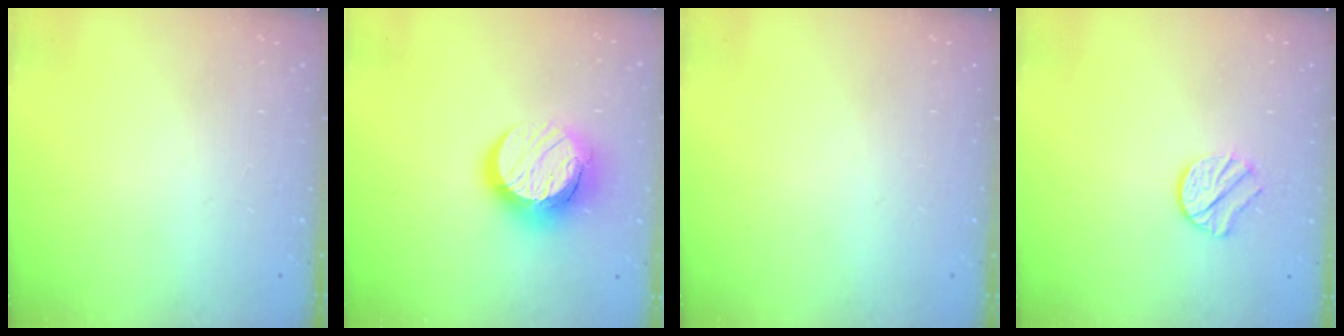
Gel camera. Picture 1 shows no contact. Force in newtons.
{"total": 14.0, "press": 14.0, "slide": 1.1}
{"total": 0.0}
{"total": 7.8, "press": 7.8, "slide": 0.1}